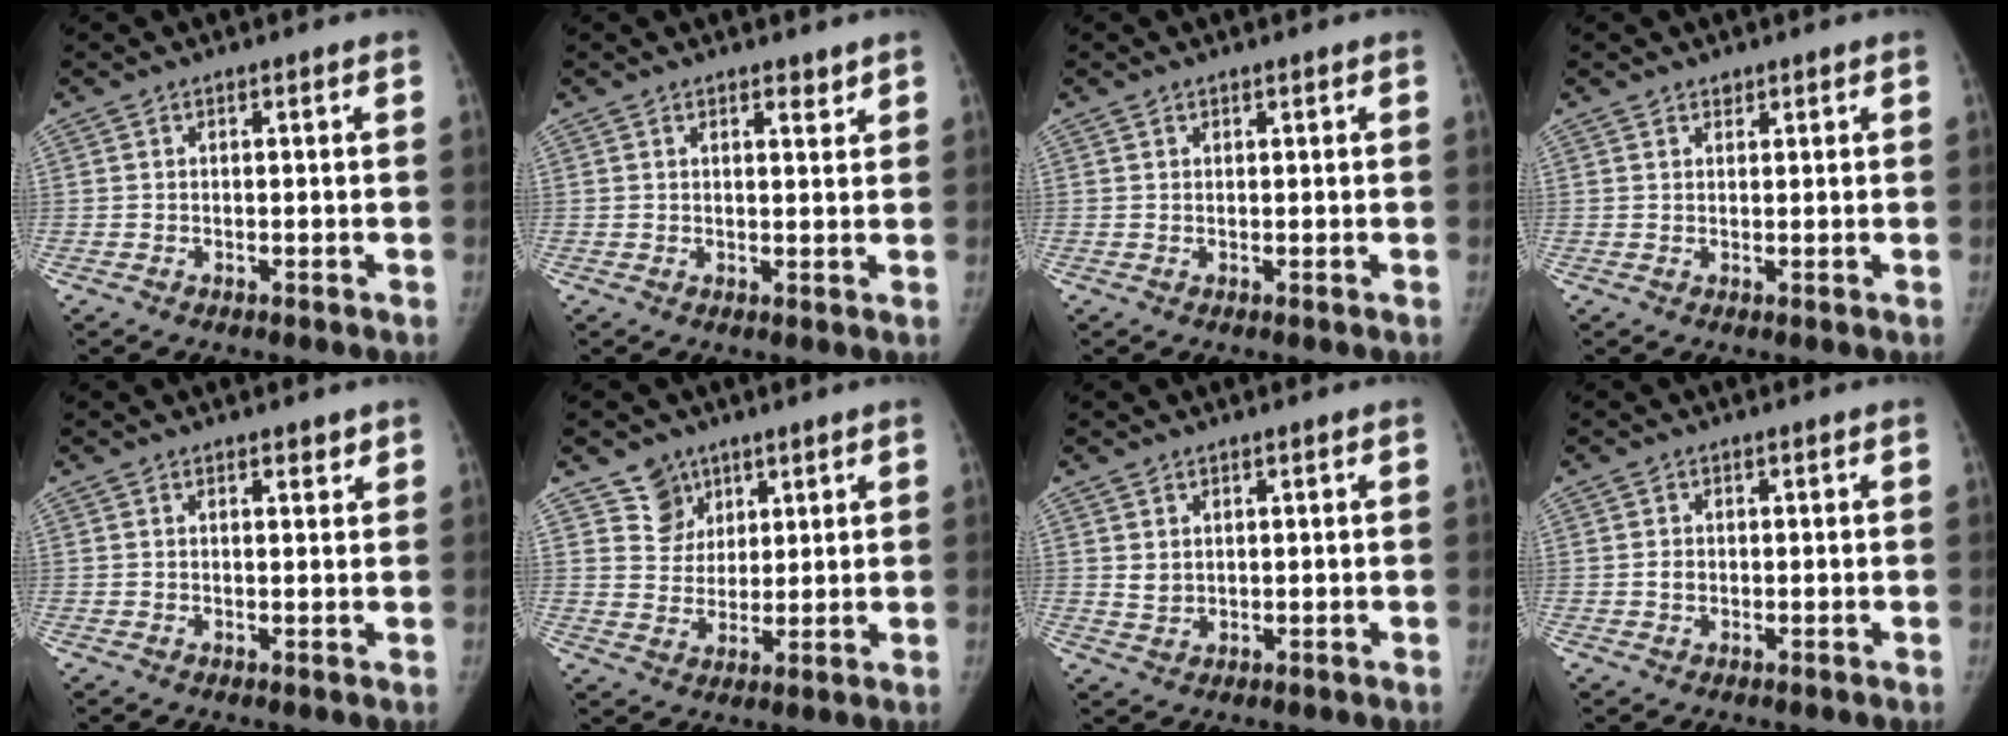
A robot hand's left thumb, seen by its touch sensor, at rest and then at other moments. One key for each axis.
{"total": 2.1, "fx": 1.7, "fy": 0.8, "fz": 1.0, "tx": -0.005, "ty": -0.011, "tz": 0.024}
{"total": 0.7, "fx": 0.5, "fy": 0.4, "fz": 0.1, "tx": 0.005, "ty": -0.002, "tz": 0.006}
{"total": 1.3, "fx": 1.0, "fy": 0.8, "fz": 0.2, "tx": 0.010, "ty": -0.006, "tz": 0.012}
{"total": 1.9, "fx": 1.4, "fy": 0.8, "fz": 0.9, "tx": -0.002, "ty": -0.008, "tz": 0.018}
{"total": 6.4, "fx": 4.1, "fy": 4.9, "fz": 0.2, "tx": 0.031, "ty": -0.035, "tz": 0.079}
{"total": 2.4, "fx": 1.2, "fy": 1.9, "fz": 0.9, "tx": -0.008, "ty": -0.012, "tz": 0.028}
{"total": 1.6, "fx": 0.1, "fy": 1.4, "fz": 0.7, "tx": -0.008, "ty": 0.002, "tz": 0.003}